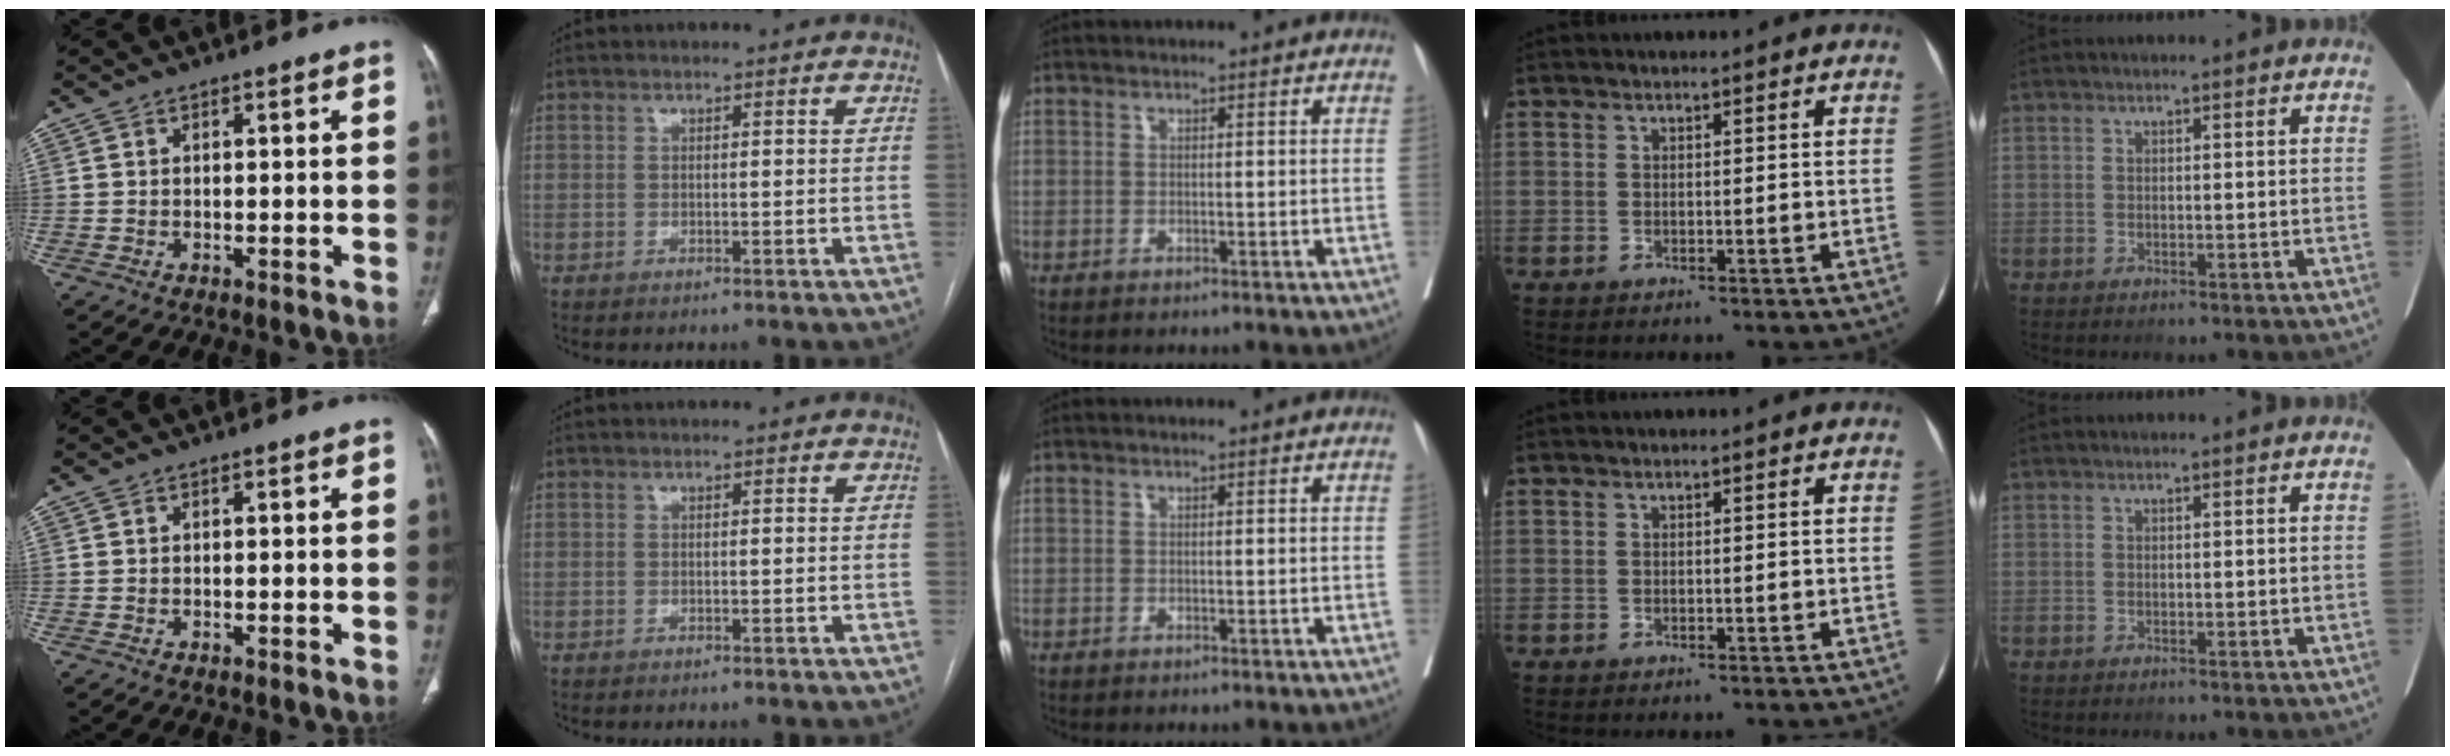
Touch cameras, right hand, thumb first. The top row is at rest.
{}